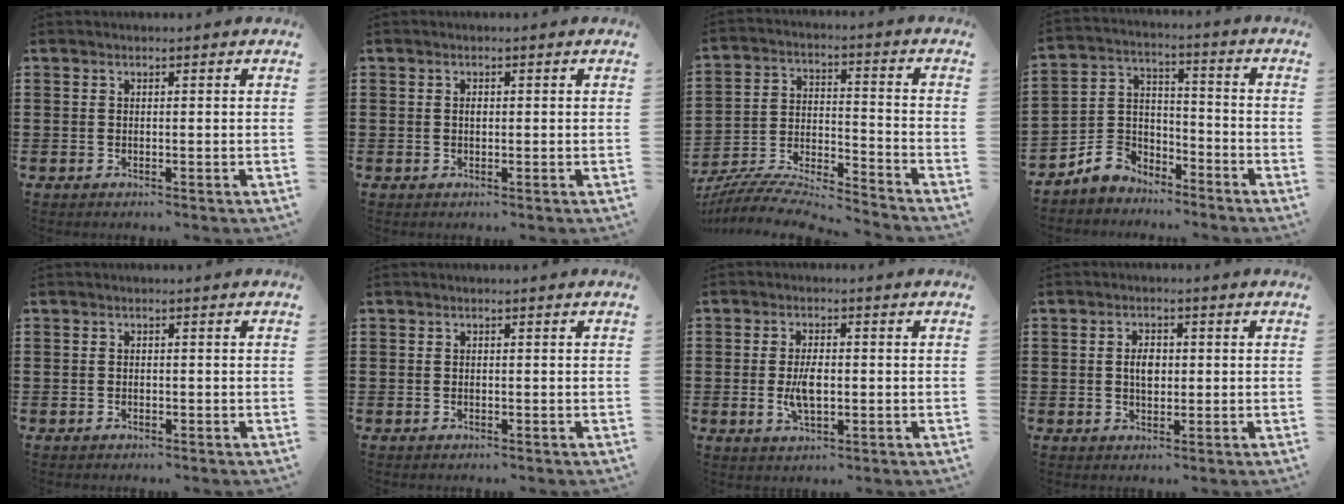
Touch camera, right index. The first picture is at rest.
{"total": 0.8, "force": [0.0, 0.4, 0.7], "torque": [-0.014, 0.000, 0.000]}
{"total": 7.5, "force": [-7.1, 0.8, 2.3], "torque": [-0.045, 0.000, -0.141]}
{"total": 6.0, "force": [-5.0, 3.2, 0.7], "torque": [-0.037, 0.018, -0.105]}
{"total": 0.5, "force": [-0.4, 0.4, 0.1], "torque": [-0.003, 0.001, -0.008]}
{"total": 0.0}
{"total": 4.8, "force": [-0.6, 2.2, 4.2], "torque": [-0.090, -0.001, -0.013]}
{"total": 3.1, "force": [0.1, 1.8, 2.5], "torque": [-0.042, 0.004, 0.000]}